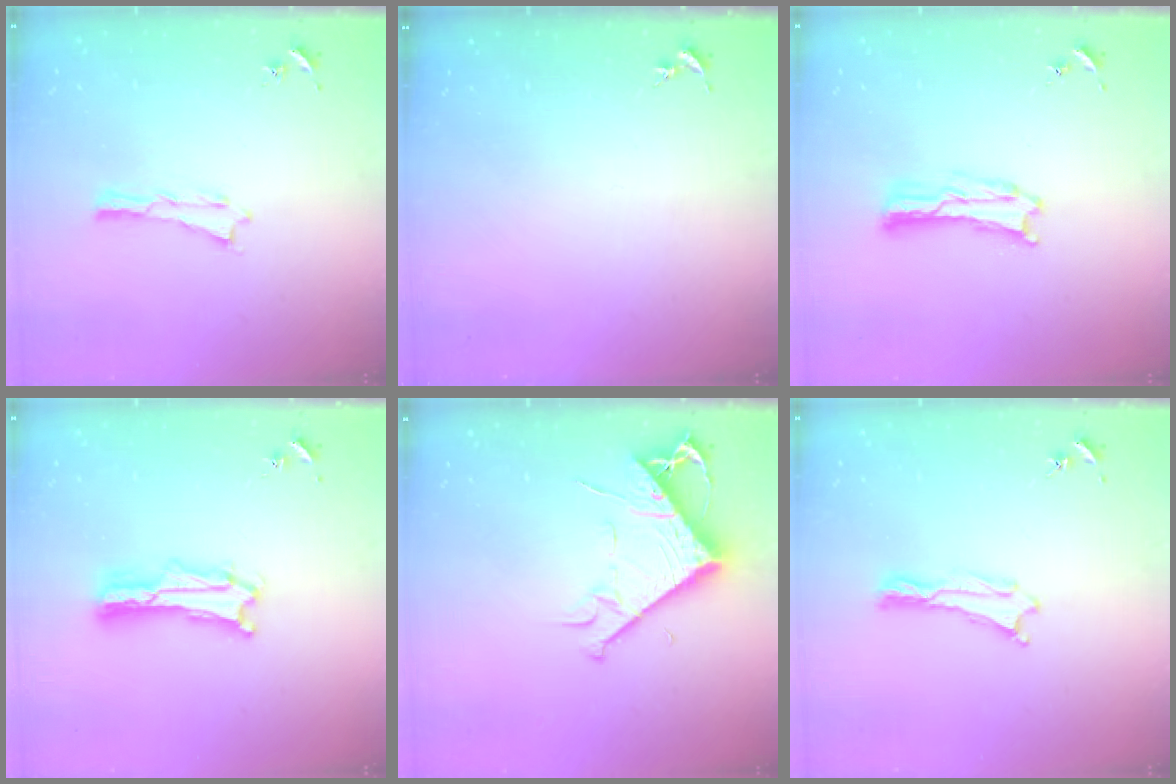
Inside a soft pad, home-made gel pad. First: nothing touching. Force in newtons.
{"total": 0.0}
{"total": 0.8, "press": 0.8, "slide": 0.2}
{"total": 2.1, "press": 2.1, "slide": 0.3}
{"total": 7.8, "press": 7.8, "slide": 0.8}
{"total": 0.0}